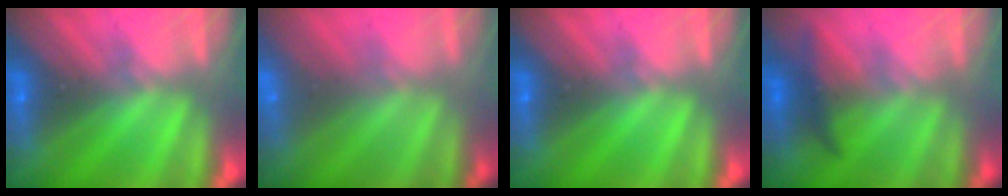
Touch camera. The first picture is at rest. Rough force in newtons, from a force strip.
{"total": 2.9}
{"total": 0.0}
{"total": 1.3}